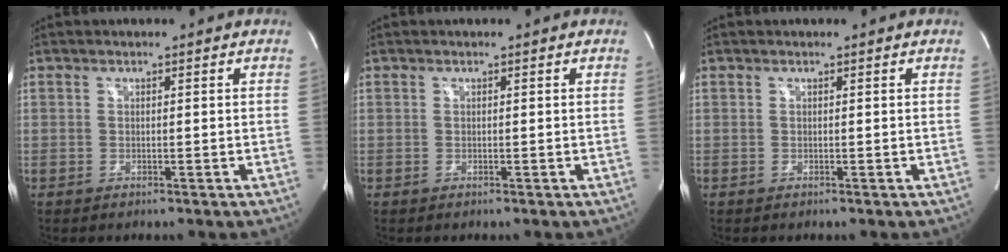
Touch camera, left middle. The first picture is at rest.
{"total": 0.0}
{"total": 0.0}